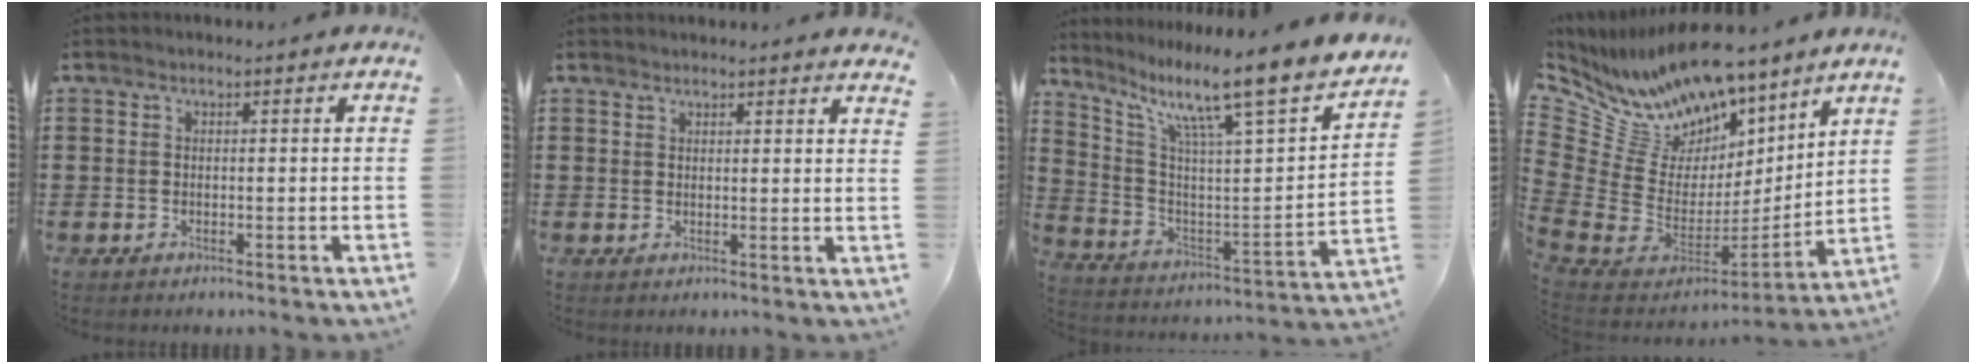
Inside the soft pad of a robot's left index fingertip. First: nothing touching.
{"total": 1.8, "force": [1.8, 0.0, 0.1], "torque": [-0.007, -0.002, 0.037]}
{"total": 10.6, "force": [8.0, 0.4, 6.9], "torque": [-0.143, -0.077, 0.115]}
{"total": 11.1, "force": [10.1, 4.0, 2.3], "torque": [-0.124, -0.097, 0.181]}